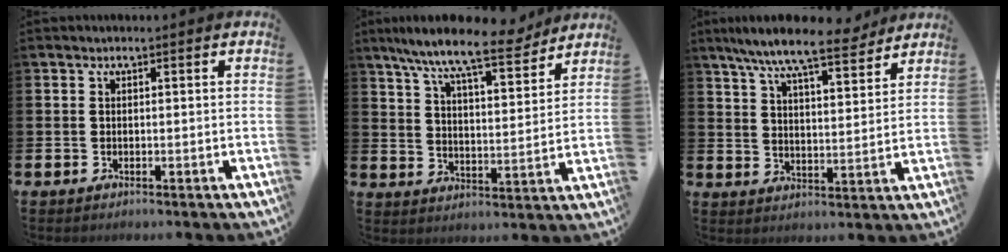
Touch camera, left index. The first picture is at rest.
{"total": 10.2, "force": [9.0, 1.3, 4.7], "torque": [-0.109, -0.052, 0.152]}
{"total": 9.5, "force": [8.6, 1.1, 4.1], "torque": [-0.092, -0.046, 0.150]}